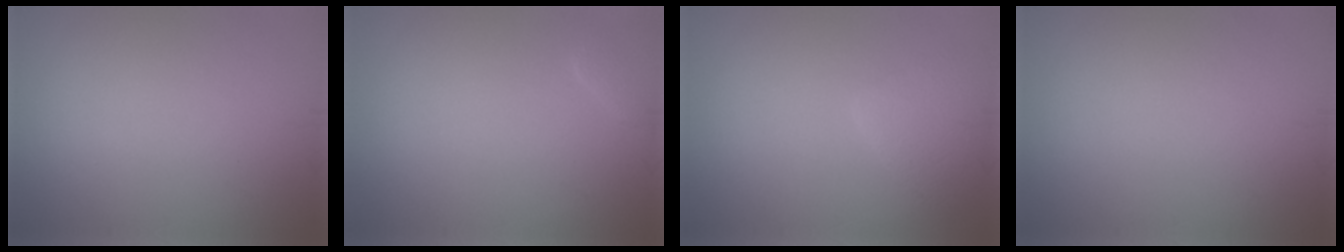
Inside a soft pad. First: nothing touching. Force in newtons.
{"total": 0.8, "press": 0.8, "slide": 0.0}
{"total": 2.7, "press": 2.7, "slide": 0.3}
{"total": 0.0}